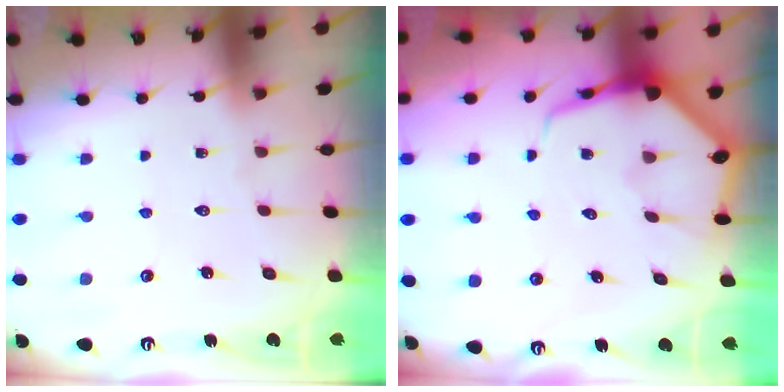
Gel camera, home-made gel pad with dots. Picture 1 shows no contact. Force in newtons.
{"total": 8.6, "press": 8.5, "slide": 0.9}